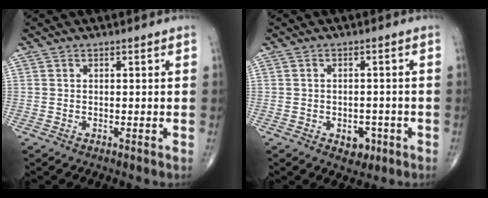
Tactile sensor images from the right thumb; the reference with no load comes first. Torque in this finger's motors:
{"motor_torque": [1.00, 0.50, 0.05, -0.28, 0.00]}